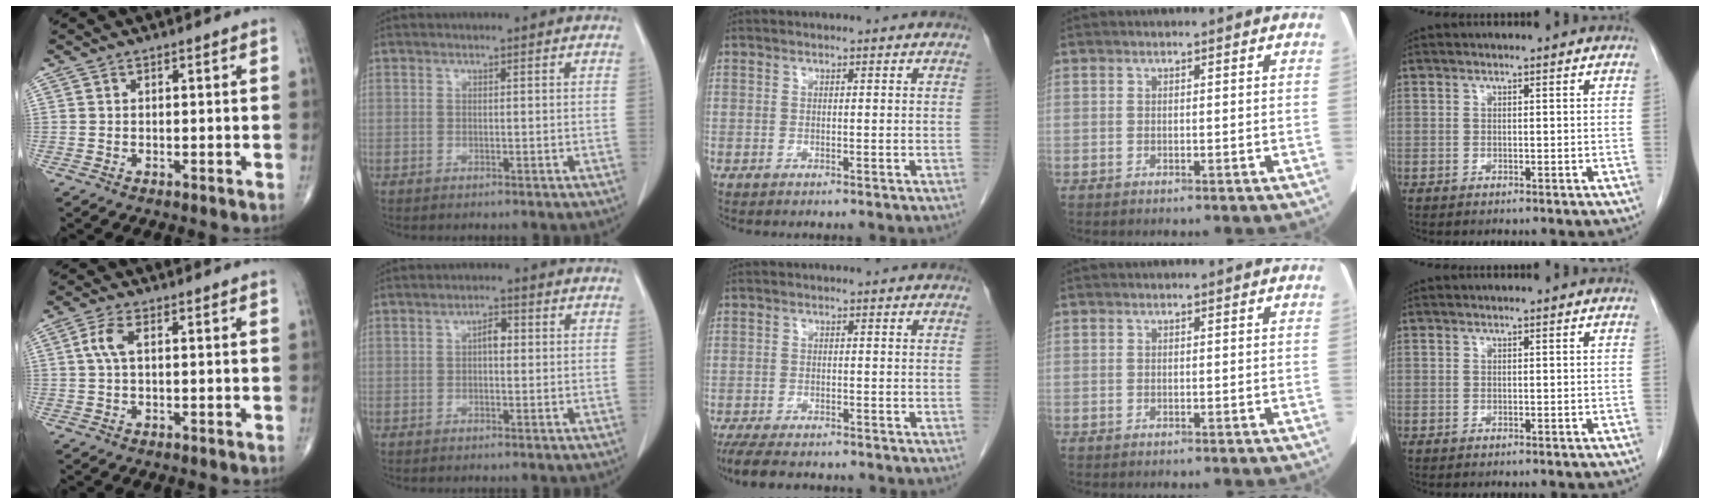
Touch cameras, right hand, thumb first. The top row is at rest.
{"thumb": {"total": 3.5, "force": [0.6, 1.4, 3.2], "torque": [-0.083, 0.009, 0.011]}, "index": {"total": 2.3, "force": [0.2, 1.1, 2.0], "torque": [-0.028, 0.008, 0.001]}, "middle": {"total": 6.9, "force": [-5.7, 1.8, 3.4], "torque": [-0.061, -0.017, -0.090]}}